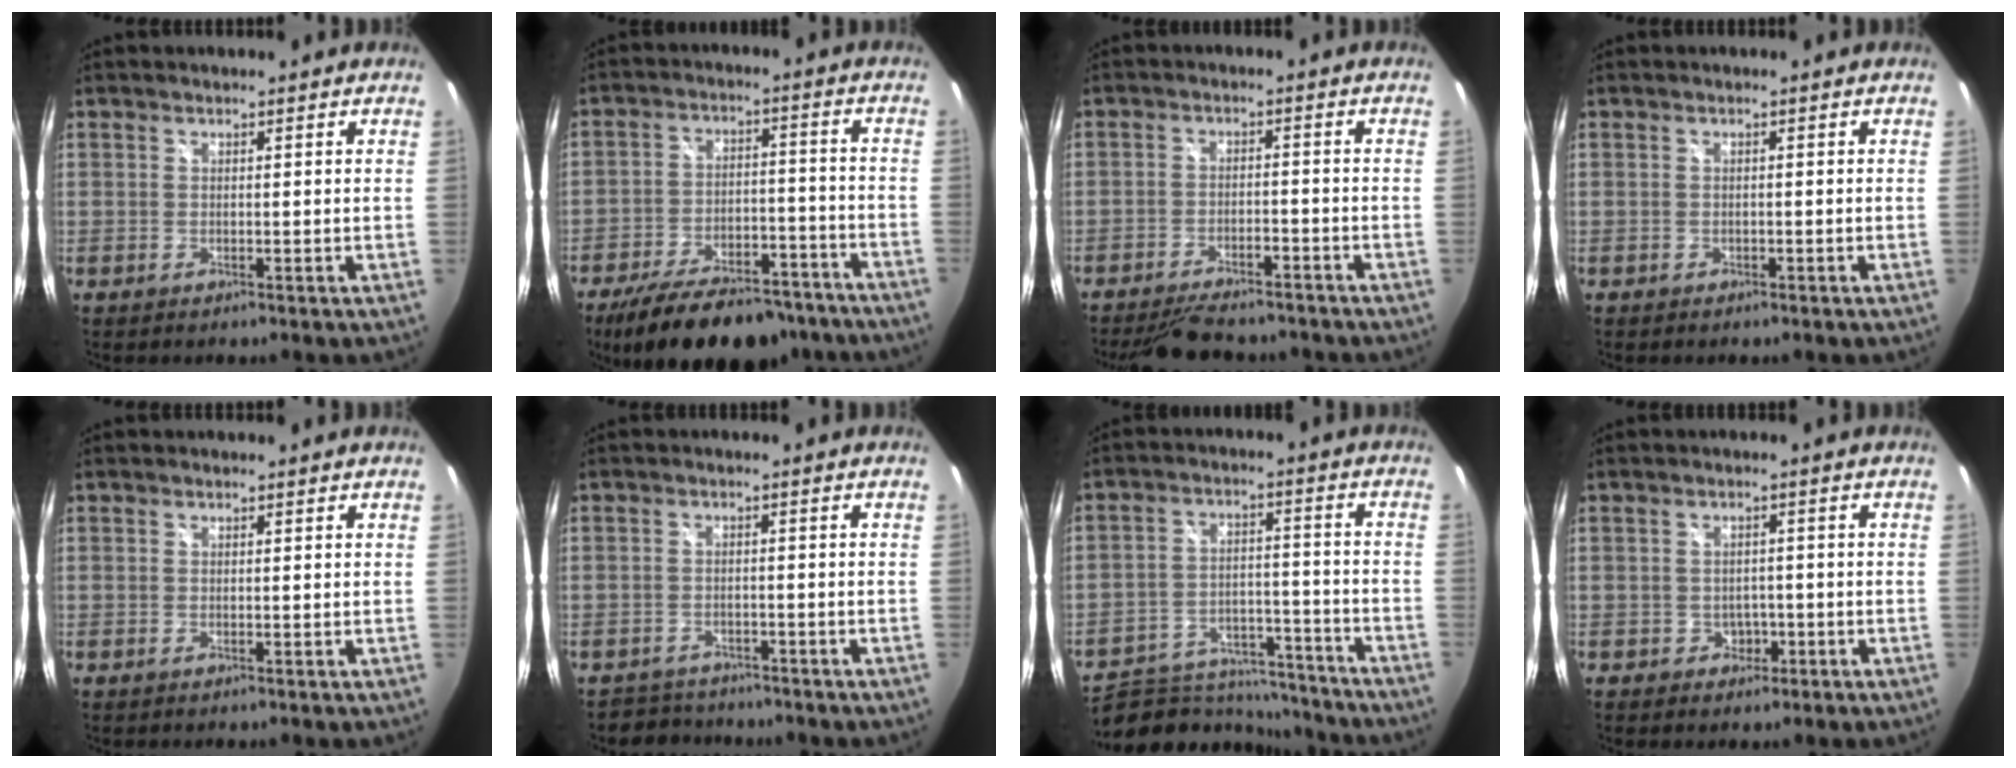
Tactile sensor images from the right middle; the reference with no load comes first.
{"total": 20.5, "force": [-16.6, 8.0, 9.0], "torque": [-0.172, 0.007, -0.228]}
{"total": 10.8, "force": [-9.2, 3.3, 4.6], "torque": [-0.103, -0.006, -0.133]}
{"total": 1.3, "force": [-0.8, 0.9, 0.3], "torque": [-0.009, -0.002, -0.011]}
{"total": 0.0}
{"total": 4.9, "force": [-4.3, 2.3, 0.0], "torque": [-0.014, 0.008, -0.071]}
{"total": 14.6, "force": [-12.7, 6.3, 3.6], "torque": [-0.080, 0.021, -0.177]}
{"total": 2.9, "force": [-1.2, 2.6, 0.5], "torque": [-0.011, 0.006, -0.012]}